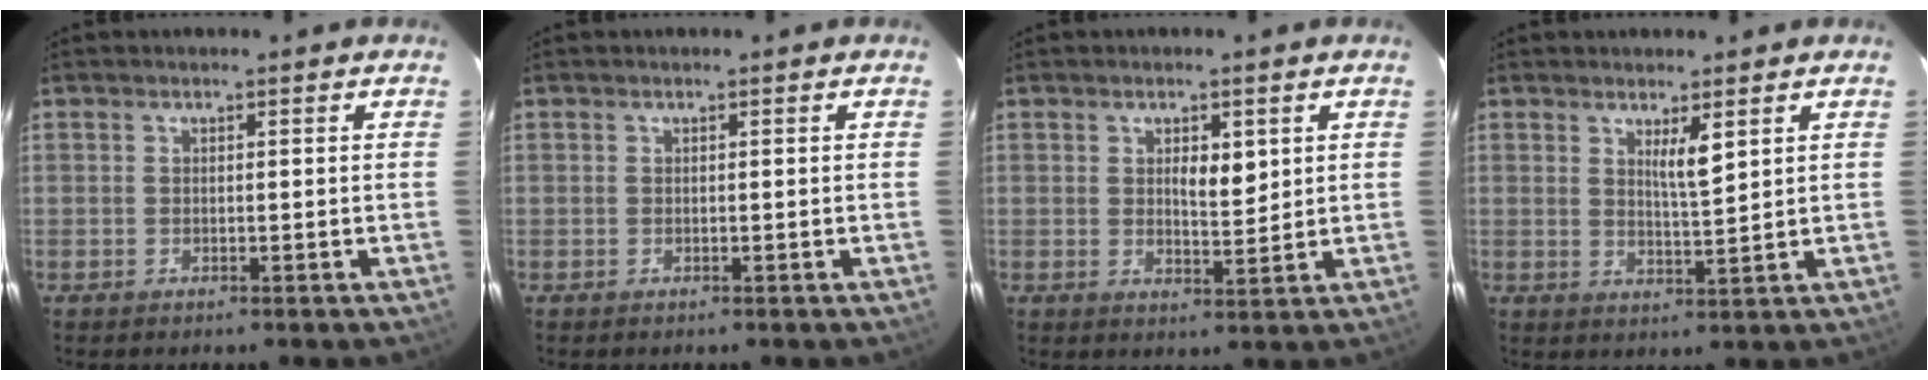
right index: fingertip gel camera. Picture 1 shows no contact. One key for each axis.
{"total": 0.0}
{"total": 3.9, "fx": 1.3, "fy": 1.5, "fz": 3.3, "tx": -0.051, "ty": -0.004, "tz": 0.022}
{"total": 3.5, "fx": 1.9, "fy": 0.1, "fz": 2.9, "tx": -0.053, "ty": -0.010, "tz": 0.036}